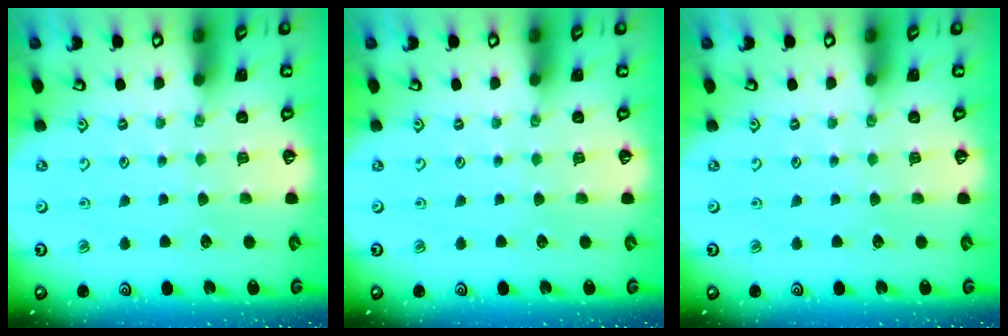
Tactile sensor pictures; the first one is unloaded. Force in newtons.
{"total": 0.0}
{"total": 0.0}